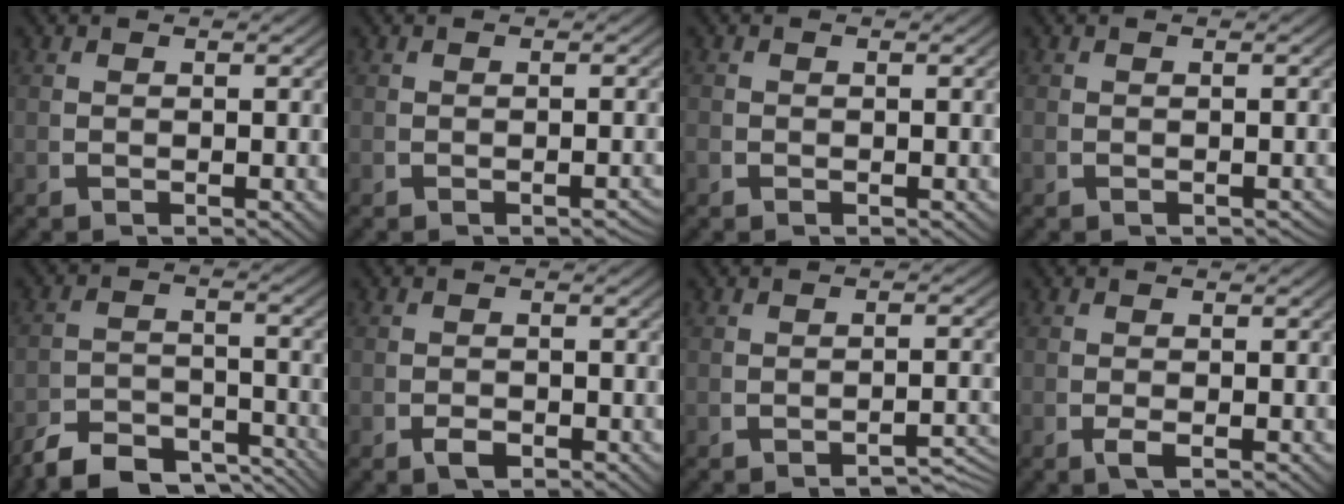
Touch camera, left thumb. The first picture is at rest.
{"total": 1.0, "force": [-0.9, 0.2, 0.5], "torque": [-0.007, 0.004, -0.014]}
{"total": 0.7, "force": [-0.3, 0.6, 0.1], "torque": [-0.009, -0.008, -0.004]}
{"total": 1.0, "force": [-0.9, 0.5, 0.2], "torque": [-0.006, -0.005, -0.010]}
{"total": 6.7, "force": [-5.5, 2.8, 2.5], "torque": [-0.036, -0.024, -0.094]}
{"total": 1.5, "force": [-0.9, 0.7, 0.8], "torque": [-0.017, -0.009, -0.013]}
{"total": 2.8, "force": [-2.4, 0.7, 1.3], "torque": [-0.017, 0.002, -0.037]}
{"total": 1.2, "force": [-0.4, 0.5, 1.0], "torque": [-0.027, -0.005, -0.004]}